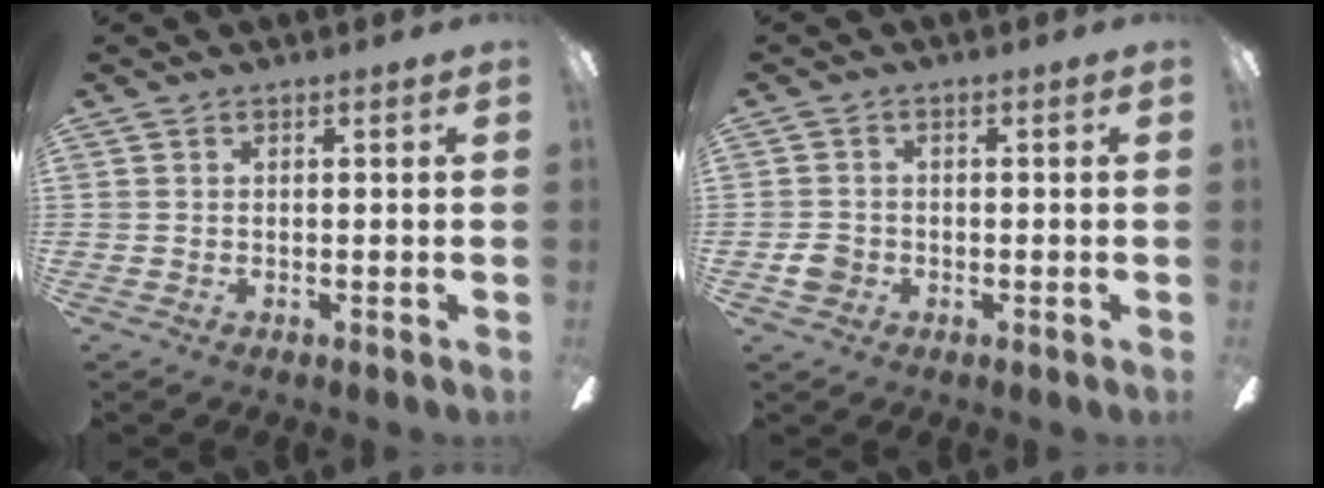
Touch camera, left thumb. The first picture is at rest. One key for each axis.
{"total": 3.6, "fx": -1.1, "fy": 3.1, "fz": 1.5, "tx": -0.029, "ty": 0.006, "tz": -0.021}